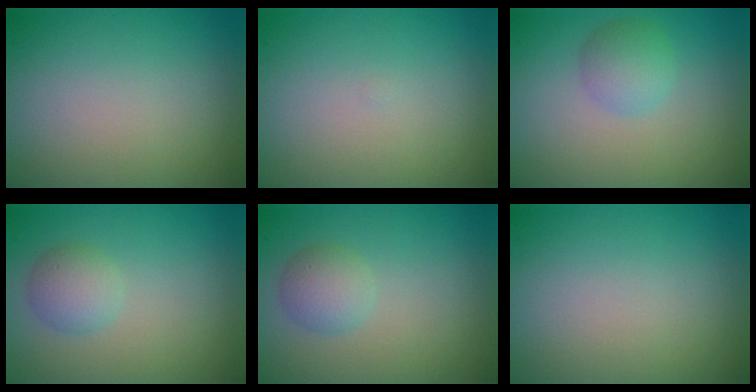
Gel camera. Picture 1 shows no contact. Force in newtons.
{"total": 0.0}
{"total": 2.4, "press": 2.4, "slide": 0.1}
{"total": 2.2, "press": 2.2, "slide": 0.1}
{"total": 2.2, "press": 2.2, "slide": 0.1}
{"total": 0.0}